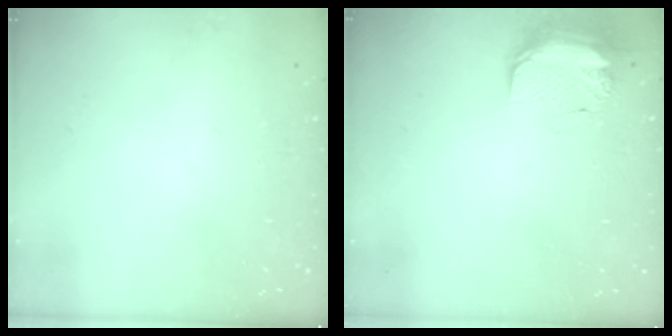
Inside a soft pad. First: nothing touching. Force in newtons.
{"total": 17.8, "press": 11.5, "slide": 13.6}